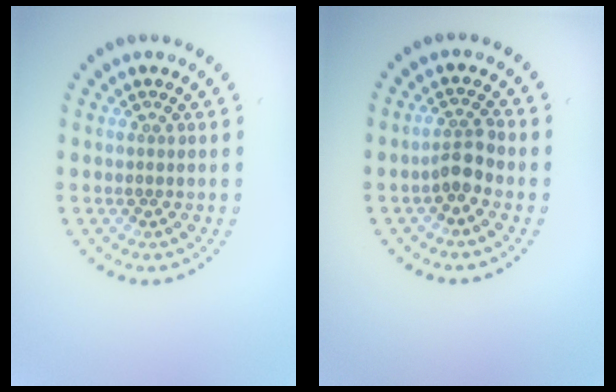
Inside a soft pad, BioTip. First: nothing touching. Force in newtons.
{"total": 2.2, "press": 1.9, "slide": 1.2}